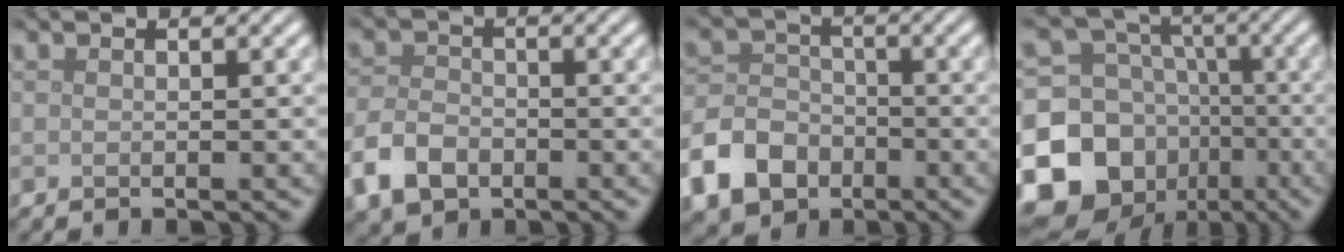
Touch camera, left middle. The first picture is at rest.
{"total": 4.3, "force": [-2.2, 2.9, 2.3], "torque": [-0.051, -0.001, -0.050]}
{"total": 6.7, "force": [-3.5, 4.9, 2.9], "torque": [-0.065, -0.001, -0.079]}
{"total": 15.6, "force": [-6.0, 13.2, 5.6], "torque": [-0.138, -0.022, -0.120]}